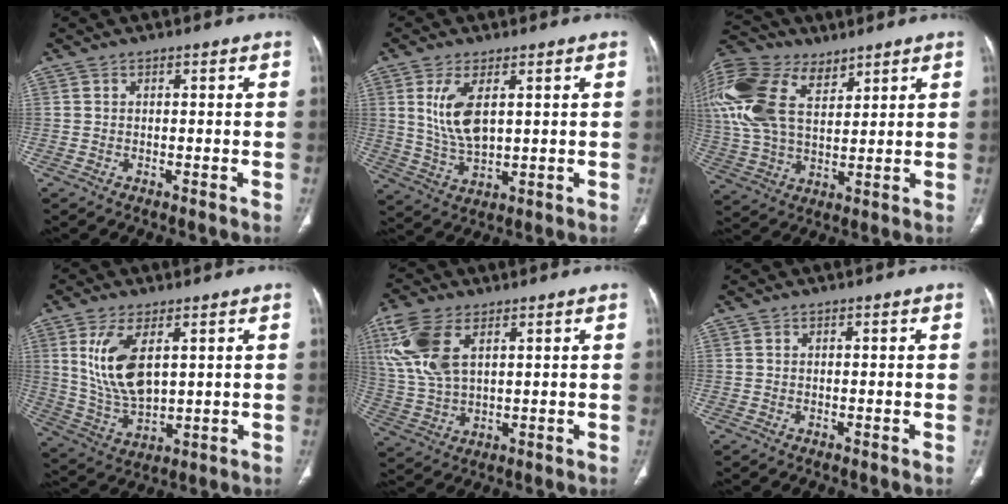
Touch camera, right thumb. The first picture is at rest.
{"total": 8.6, "force": [2.5, 3.9, 7.3], "torque": [-0.148, -0.015, 0.060]}
{"total": 23.1, "force": [11.0, 13.7, 15.0], "torque": [-0.366, 0.015, 0.213]}
{"total": 12.1, "force": [3.8, 5.8, 9.9], "torque": [-0.199, -0.019, 0.087]}
{"total": 12.3, "force": [4.9, 6.5, 9.3], "torque": [-0.220, -0.004, 0.107]}
{"total": 0.0}